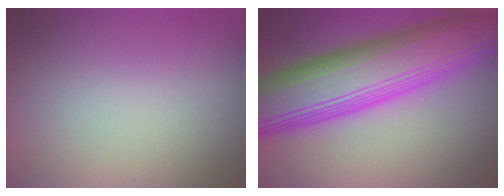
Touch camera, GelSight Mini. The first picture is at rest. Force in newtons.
{"total": 12.2, "press": 12.2, "slide": 0.3}